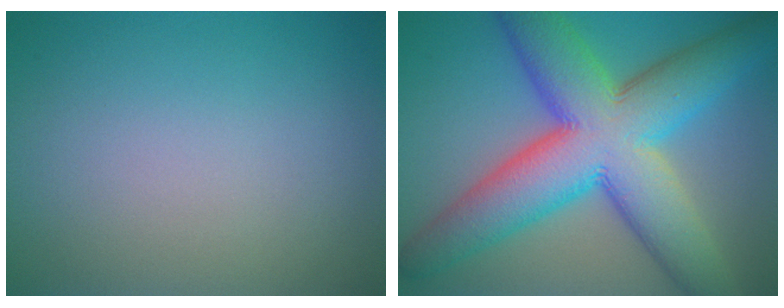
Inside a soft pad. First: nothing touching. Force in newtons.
{"total": 13.8, "press": 13.7, "slide": 0.3}